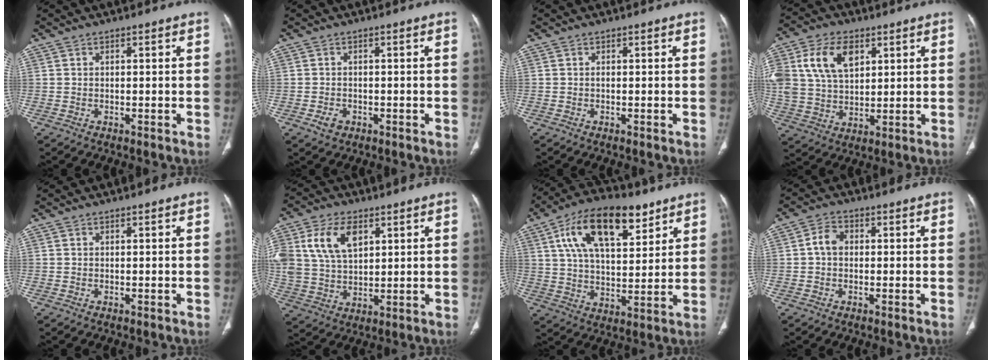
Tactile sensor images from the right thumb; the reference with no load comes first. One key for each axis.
{"total": 2.2, "fx": -0.9, "fy": 1.7, "fz": 1.1, "tx": -0.017, "ty": 0.003, "tz": -0.011}
{"total": 0.0}
{"total": 15.0, "fx": 5.4, "fy": 9.6, "fz": 10.1, "tx": -0.195, "ty": -0.004, "tz": 0.109}
{"total": 0.0}
{"total": 13.3, "fx": 5.0, "fy": 8.2, "fz": 9.2, "tx": -0.173, "ty": -0.004, "tz": 0.106}
{"total": 18.7, "fx": 9.2, "fy": 9.0, "fz": 13.5, "tx": -0.203, "ty": -0.018, "tz": 0.159}
{"total": 3.5, "fx": 0.1, "fy": 2.7, "fz": 2.3, "tx": -0.037, "ty": 0.013, "tz": -0.004}